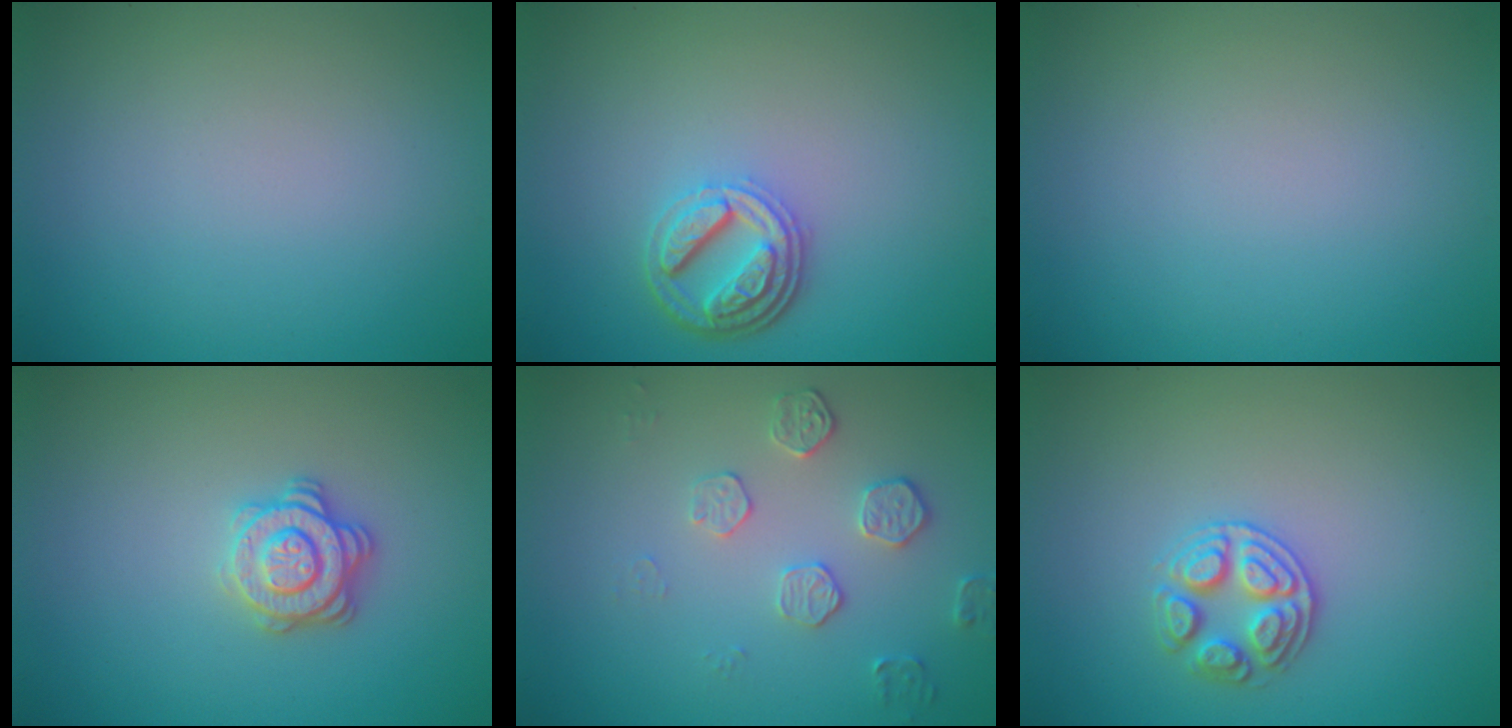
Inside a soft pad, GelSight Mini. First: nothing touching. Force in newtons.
{"total": 4.1, "press": 3.2, "slide": 2.6}
{"total": 0.0}
{"total": 2.9, "press": 2.8, "slide": 0.9}
{"total": 2.1, "press": 1.5, "slide": 1.4}
{"total": 2.6, "press": 2.6, "slide": 0.5}